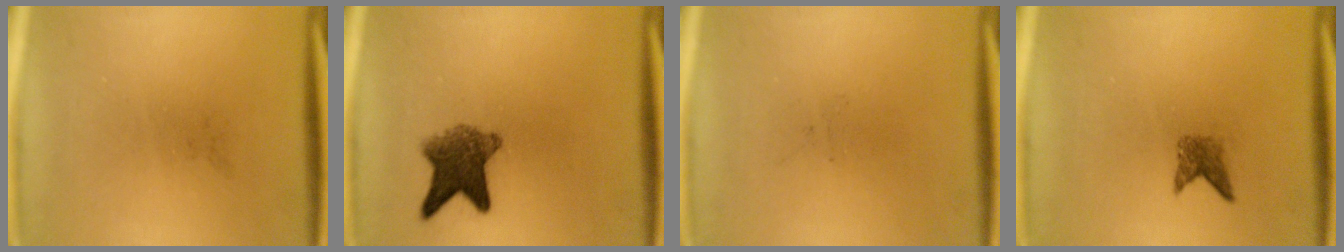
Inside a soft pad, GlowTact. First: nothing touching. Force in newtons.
{"total": 6.8}
{"total": 0.0}
{"total": 1.9}